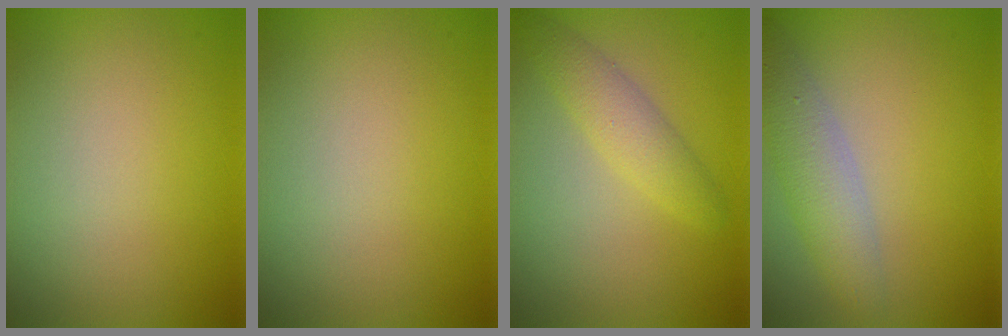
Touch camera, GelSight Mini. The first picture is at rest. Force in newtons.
{"total": 0.0}
{"total": 2.7, "press": 2.7, "slide": 0.1}
{"total": 3.7, "press": 3.7, "slide": 0.2}